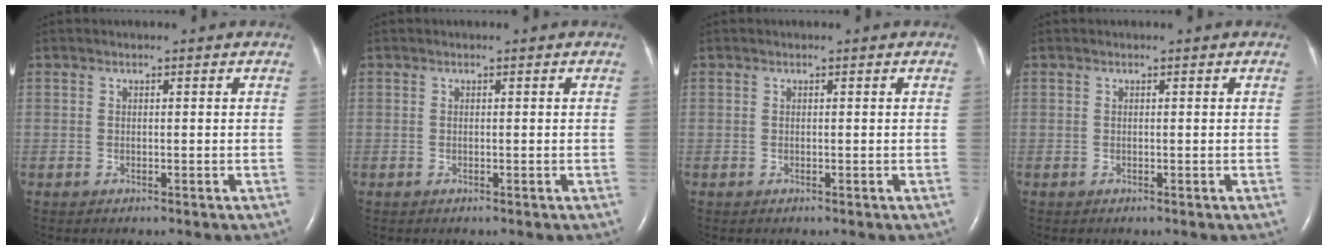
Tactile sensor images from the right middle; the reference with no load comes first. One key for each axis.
{"total": 0.0}
{"total": 0.0}
{"total": 0.0}